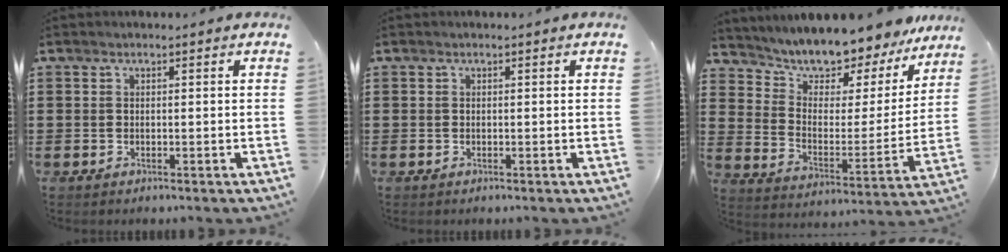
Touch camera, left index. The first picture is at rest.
{"total": 0.0}
{"total": 6.8, "force": [6.6, 1.3, 0.5], "torque": [-0.044, -0.066, 0.113]}